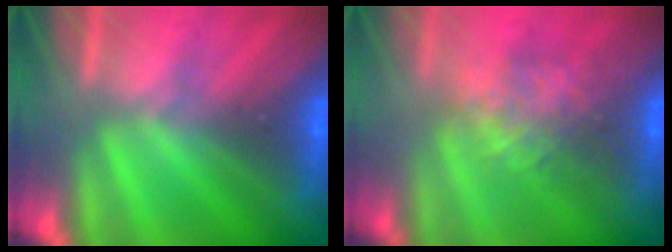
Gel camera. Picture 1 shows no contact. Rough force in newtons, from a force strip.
{"total": 4.5}